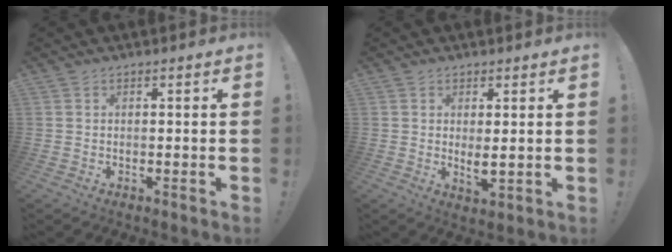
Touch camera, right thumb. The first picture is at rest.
{"total": 3.9, "force": [1.1, 1.3, 3.4], "torque": [-0.047, -0.014, 0.022]}